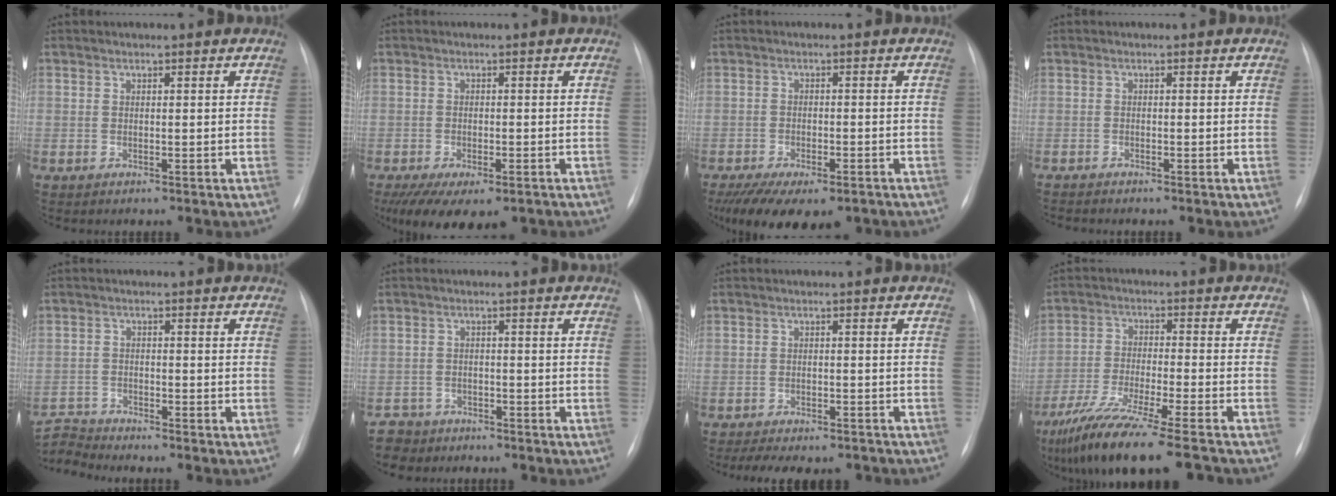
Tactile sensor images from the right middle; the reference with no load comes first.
{"total": 10.5, "force": [-7.0, 4.3, 6.5], "torque": [-0.112, -0.014, -0.098]}
{"total": 12.8, "force": [-9.0, 5.3, 7.5], "torque": [-0.143, -0.018, -0.126]}
{"total": 1.5, "force": [-1.4, -0.3, 0.4], "torque": [-0.010, -0.005, -0.021]}
{"total": 4.5, "force": [-4.2, -1.2, -1.1], "torque": [0.014, -0.010, -0.080]}
{"total": 4.0, "force": [-3.3, 2.1, -0.7], "torque": [0.009, -0.001, -0.063]}
{"total": 10.2, "force": [-8.6, 3.5, 4.2], "torque": [-0.072, 0.001, -0.109]}
{"total": 16.0, "force": [-12.7, -0.2, 9.7], "torque": [-0.192, -0.053, -0.215]}